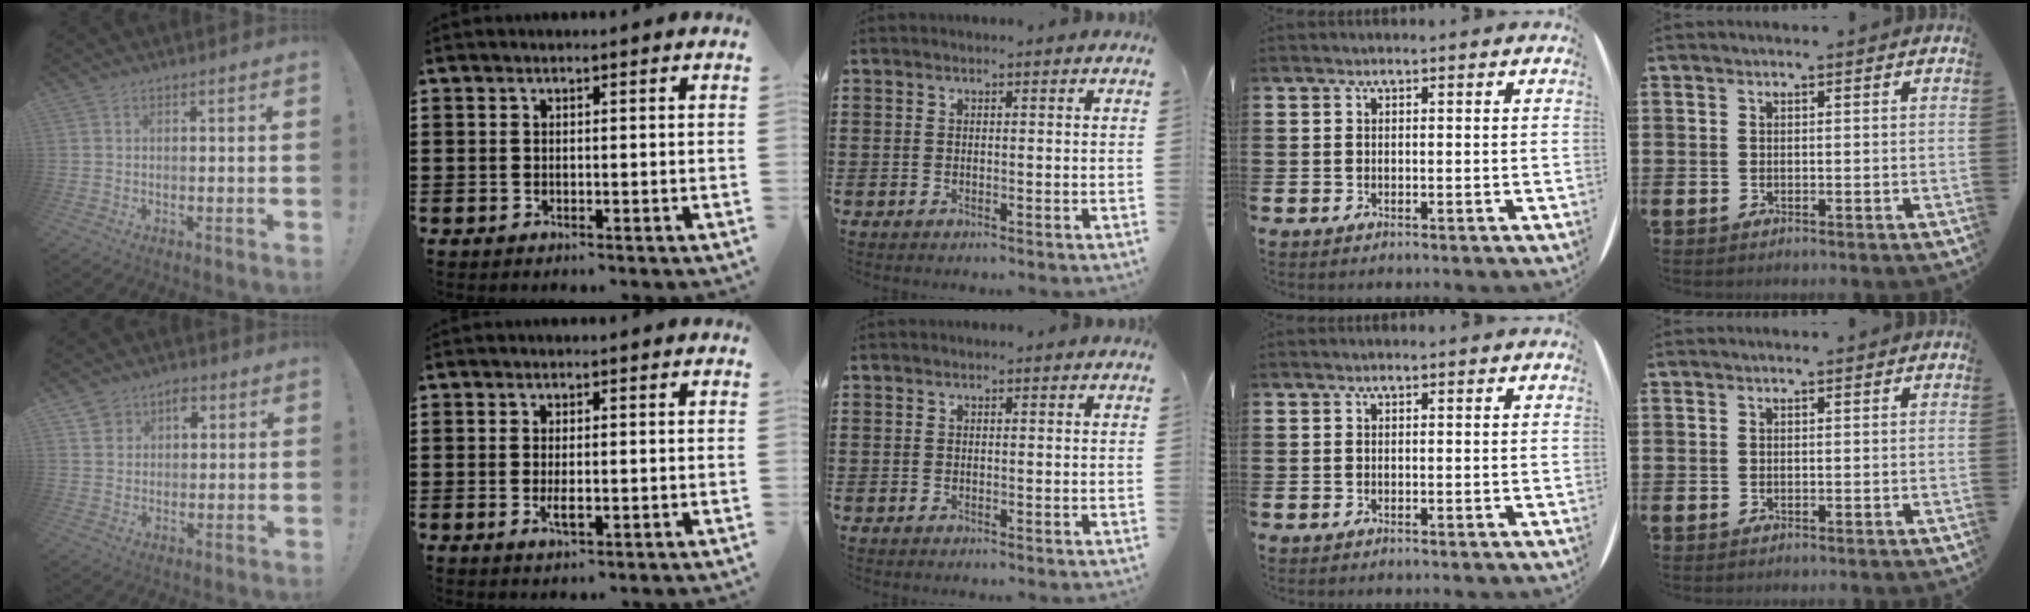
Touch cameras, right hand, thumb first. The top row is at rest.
{"thumb": {"total": 6.3, "force": [2.8, 5.3, 1.9], "torque": [-0.021, -0.013, 0.050]}, "index": {"total": 2.7, "force": [-0.6, 0.9, 2.5], "torque": [-0.053, -0.004, -0.012]}}